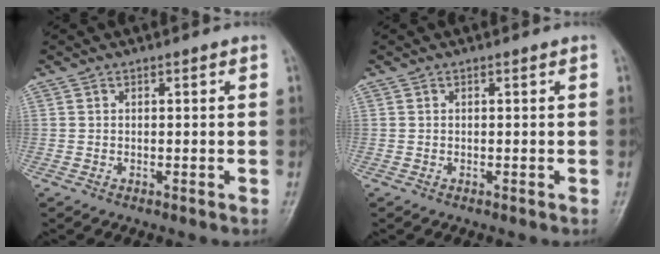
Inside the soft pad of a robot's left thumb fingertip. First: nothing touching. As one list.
[{"total": 0.0}]